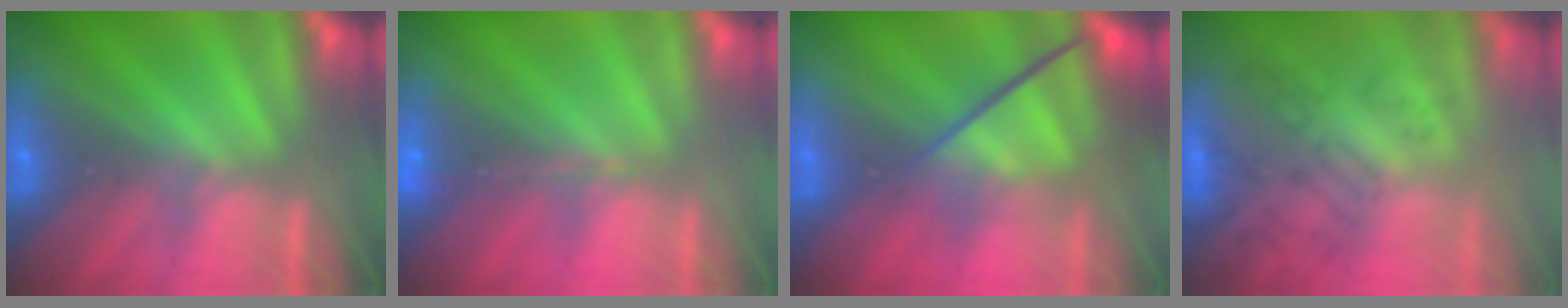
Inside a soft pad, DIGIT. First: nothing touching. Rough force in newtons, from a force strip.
{"total": 1.7}
{"total": 4.4}
{"total": 3.7}